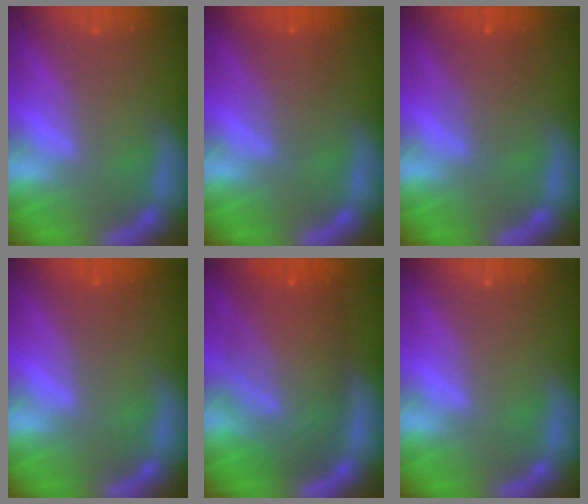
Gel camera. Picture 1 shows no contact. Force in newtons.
{"total": 2.5}
{"total": 2.5}
{"total": 1.0}
{"total": 10.0}
{"total": 0.0}